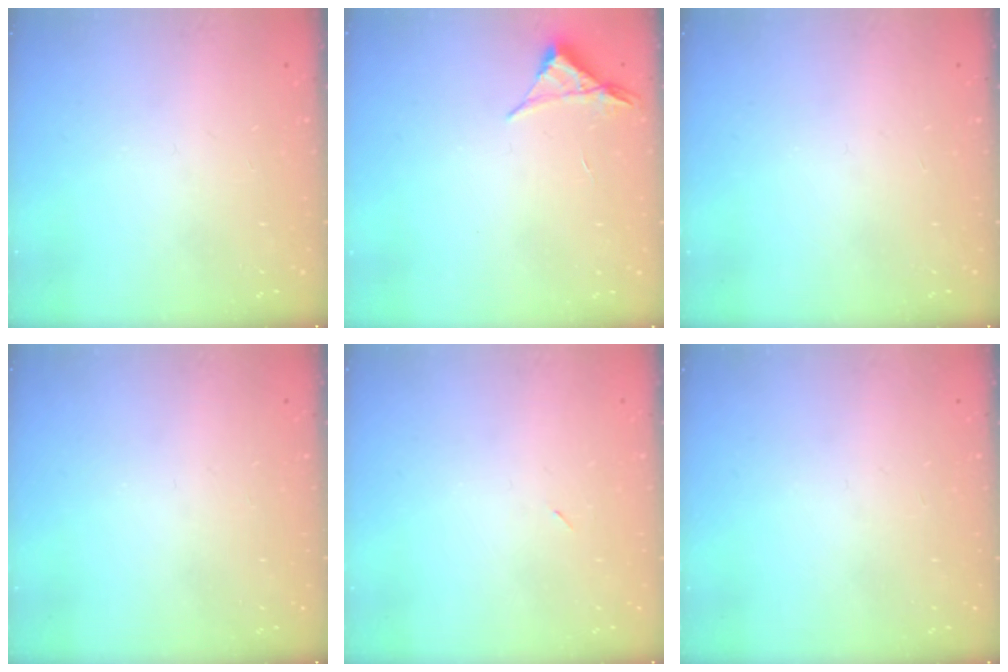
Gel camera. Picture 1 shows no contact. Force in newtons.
{"total": 3.5, "press": 3.5, "slide": 0.6}
{"total": 0.0}
{"total": 0.0}
{"total": 2.3, "press": 1.9, "slide": 1.2}
{"total": 0.0}